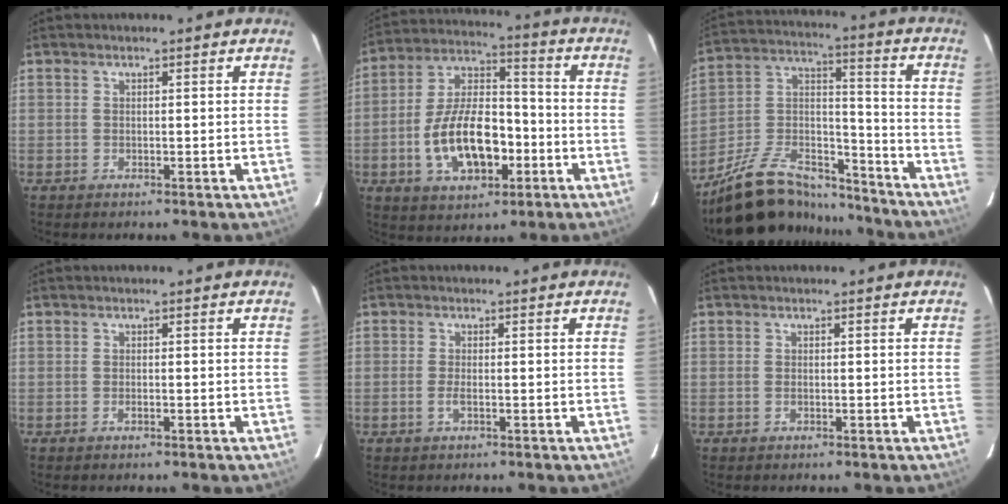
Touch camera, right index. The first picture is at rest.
{"total": 16.0, "force": [-4.9, 8.4, 12.8], "torque": [-0.252, 0.014, -0.073]}
{"total": 20.6, "force": [-16.2, 8.7, 9.3], "torque": [-0.190, 0.042, -0.253]}
{"total": 0.7, "force": [-0.4, 0.0, 0.6], "torque": [-0.012, 0.002, -0.009]}
{"total": 1.8, "force": [-0.7, 0.4, 1.6], "torque": [-0.035, -0.001, -0.014]}
{"total": 0.7, "force": [-0.3, 0.3, 0.5], "torque": [-0.012, 0.000, -0.006]}